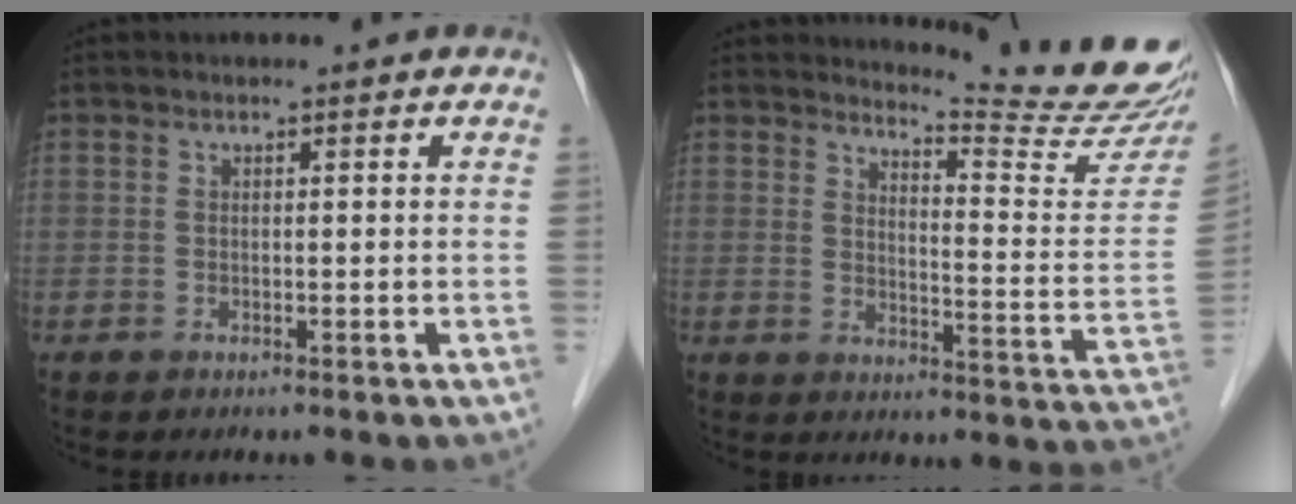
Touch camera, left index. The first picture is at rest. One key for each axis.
{"total": 15.7, "fx": 15.4, "fy": -1.0, "fz": 3.3, "tx": -0.047, "ty": -0.129, "tz": 0.173}